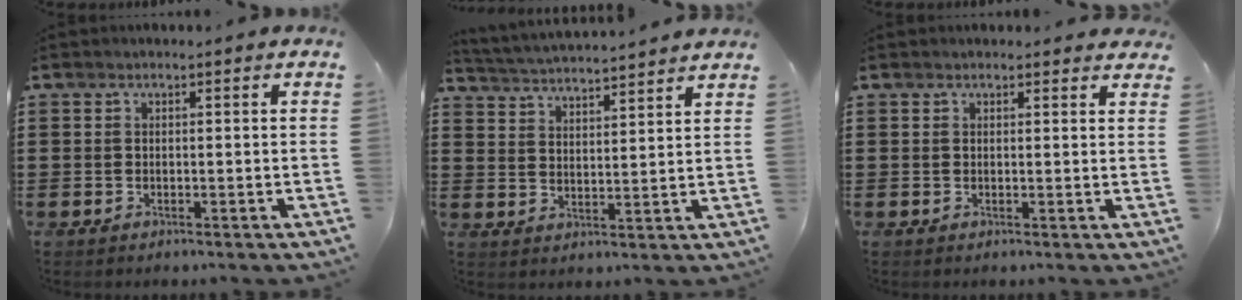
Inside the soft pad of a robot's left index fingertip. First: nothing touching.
{"total": 3.7, "force": [3.7, -0.5, 0.1], "torque": [-0.021, -0.028, 0.060]}
{"total": 1.1, "force": [1.1, 0.4, 0.2], "torque": [-0.005, 0.003, 0.020]}